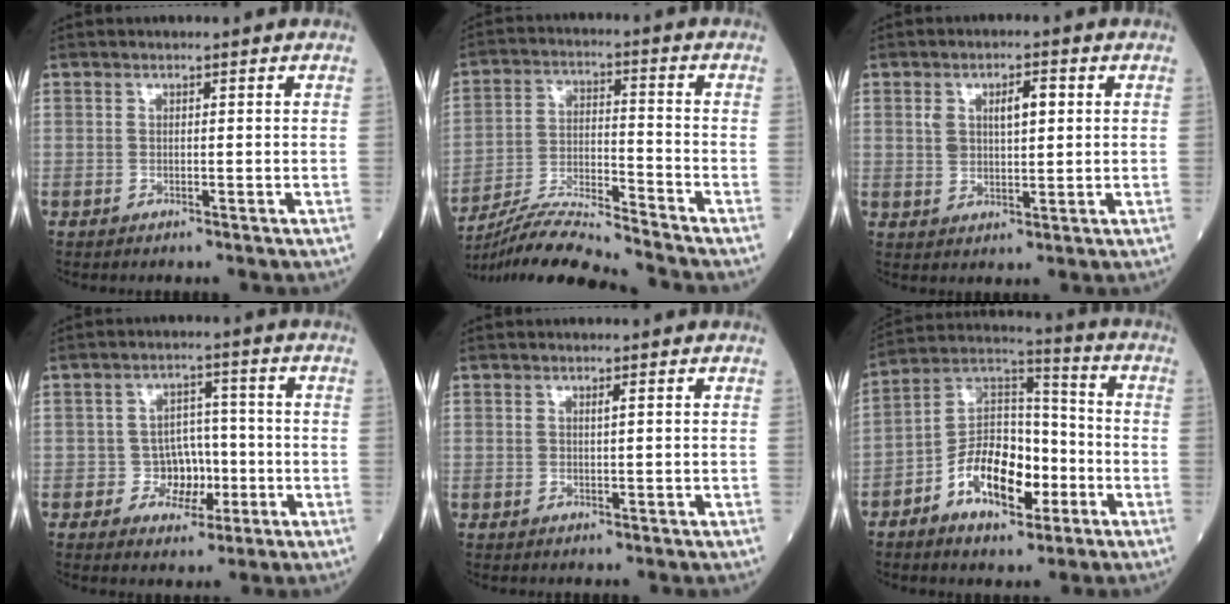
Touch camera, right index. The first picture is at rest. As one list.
[{"total": 11.5, "force": [-10.9, -1.5, 3.2], "torque": [-0.057, -0.002, -0.203]}, {"total": 5.3, "force": [1.6, 2.3, 4.5], "torque": [-0.081, 0.011, 0.032]}, {"total": 5.2, "force": [-1.3, 4.5, 2.2], "torque": [-0.019, 0.015, -0.018]}, {"total": 0.9, "force": [0.5, 0.1, 0.8], "torque": [-0.017, 0.001, 0.008]}, {"total": 13.1, "force": [-5.2, 6.6, 10.0], "torque": [-0.186, 0.023, -0.088]}]